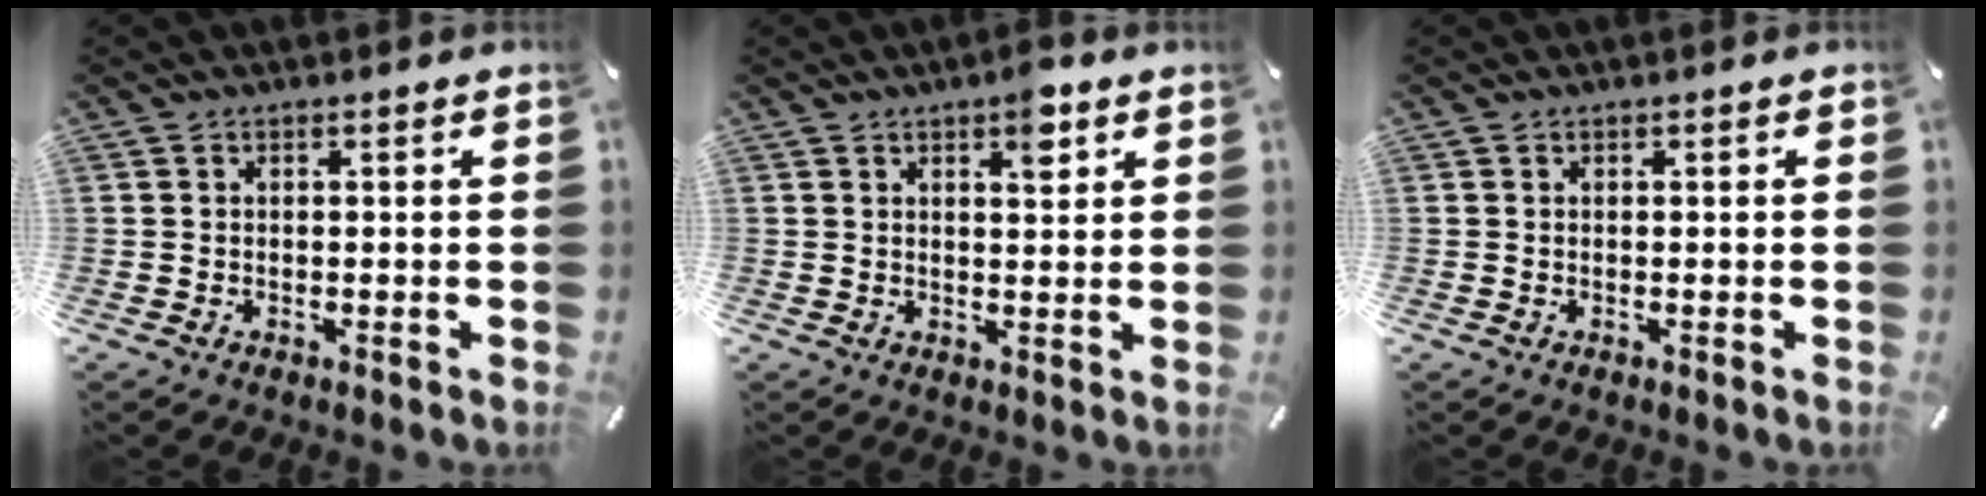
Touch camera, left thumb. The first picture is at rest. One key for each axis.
{"total": 5.3, "fx": 3.1, "fy": 2.3, "fz": 3.6, "tx": -0.039, "ty": -0.012, "tz": 0.046}
{"total": 0.0}